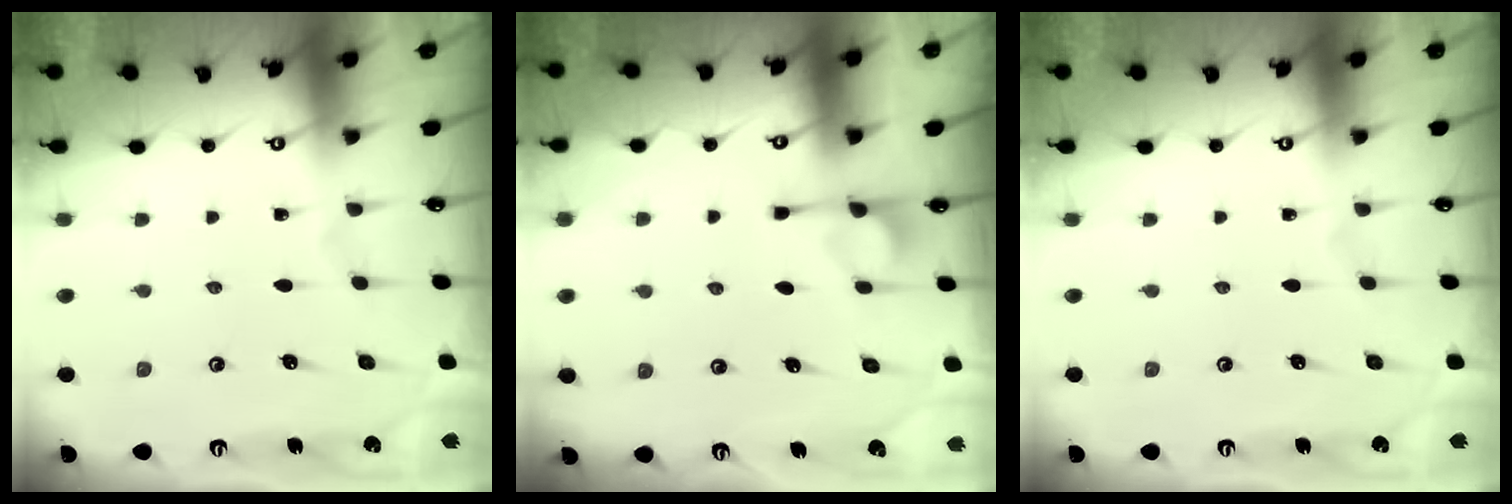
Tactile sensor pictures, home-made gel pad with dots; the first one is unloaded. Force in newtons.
{"total": 0.9, "press": 0.1, "slide": 0.9}
{"total": 0.0}